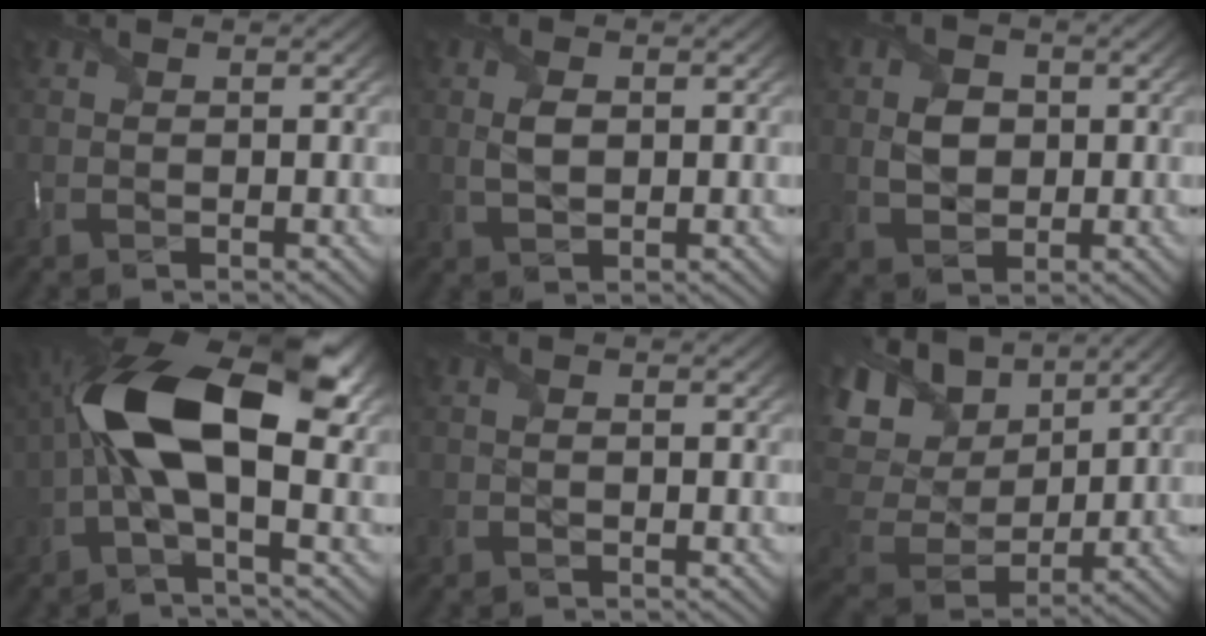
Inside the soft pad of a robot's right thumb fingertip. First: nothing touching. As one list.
[{"total": 2.7, "force": [0.4, 1.6, 2.2], "torque": [-0.052, -0.004, 0.009]}, {"total": 4.2, "force": [0.2, 3.4, 2.5], "torque": [-0.057, -0.005, 0.002]}, {"total": 14.7, "force": [0.8, 6.3, 13.2], "torque": [-0.260, 0.019, 0.002]}, {"total": 1.3, "force": [-0.5, 0.8, 0.9], "torque": [-0.018, -0.005, -0.008]}, {"total": 14.4, "force": [7.2, 8.9, 8.6], "torque": [-0.243, 0.037, 0.137]}]